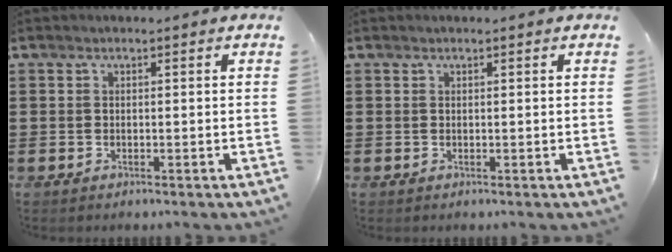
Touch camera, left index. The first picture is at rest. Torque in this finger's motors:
{"motor_torque": [0.35, 0.37, 0.00, 0.02]}